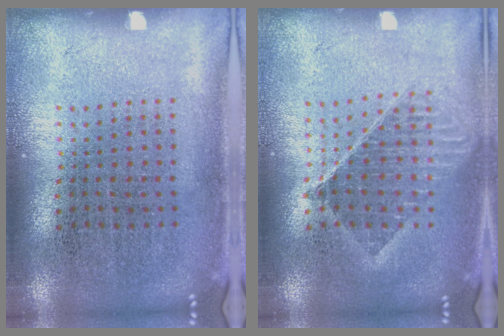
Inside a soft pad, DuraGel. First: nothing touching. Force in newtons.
{"total": 1.5, "press": 1.3, "slide": 0.7}